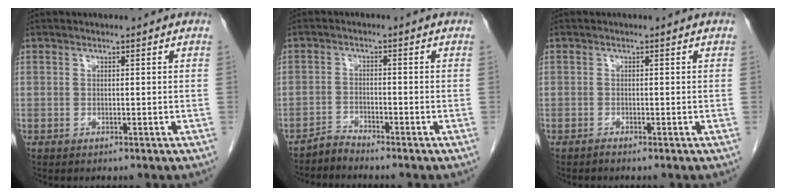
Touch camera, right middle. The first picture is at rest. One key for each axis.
{"total": 2.0, "fx": -2.0, "fy": -0.3, "fz": -0.5, "tx": 0.015, "ty": -0.010, "tz": -0.039}
{"total": 0.0}